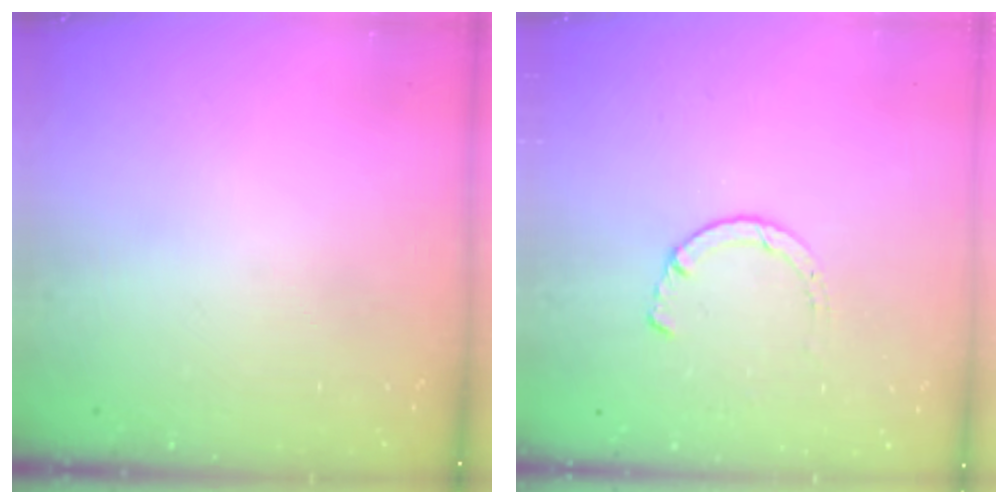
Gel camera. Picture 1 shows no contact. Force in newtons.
{"total": 1.5, "press": 1.5, "slide": 0.3}